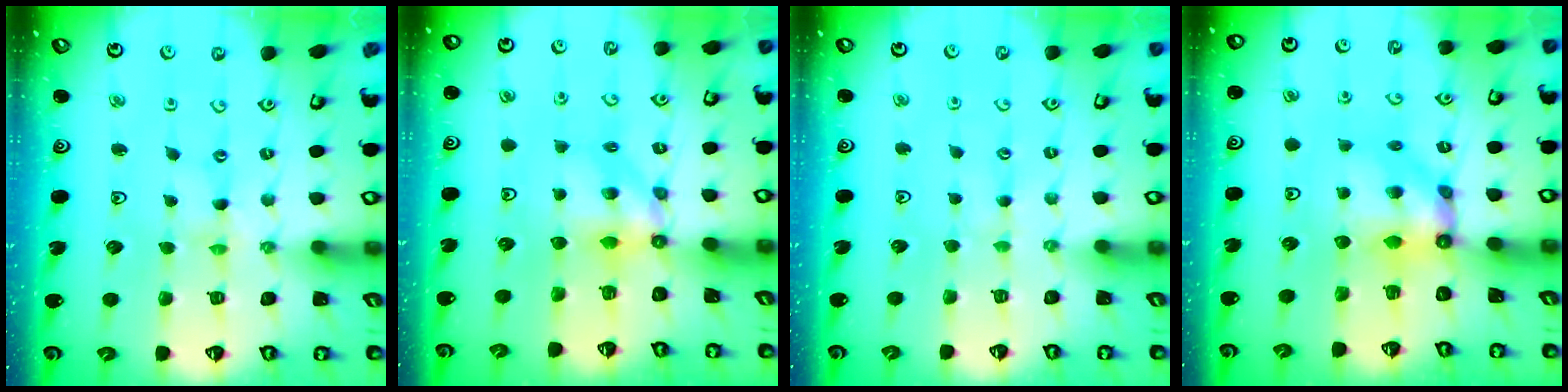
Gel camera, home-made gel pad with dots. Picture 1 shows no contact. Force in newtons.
{"total": 5.4, "press": 5.4, "slide": 0.6}
{"total": 2.0, "press": 2.0, "slide": 0.3}
{"total": 7.1, "press": 7.1, "slide": 0.4}